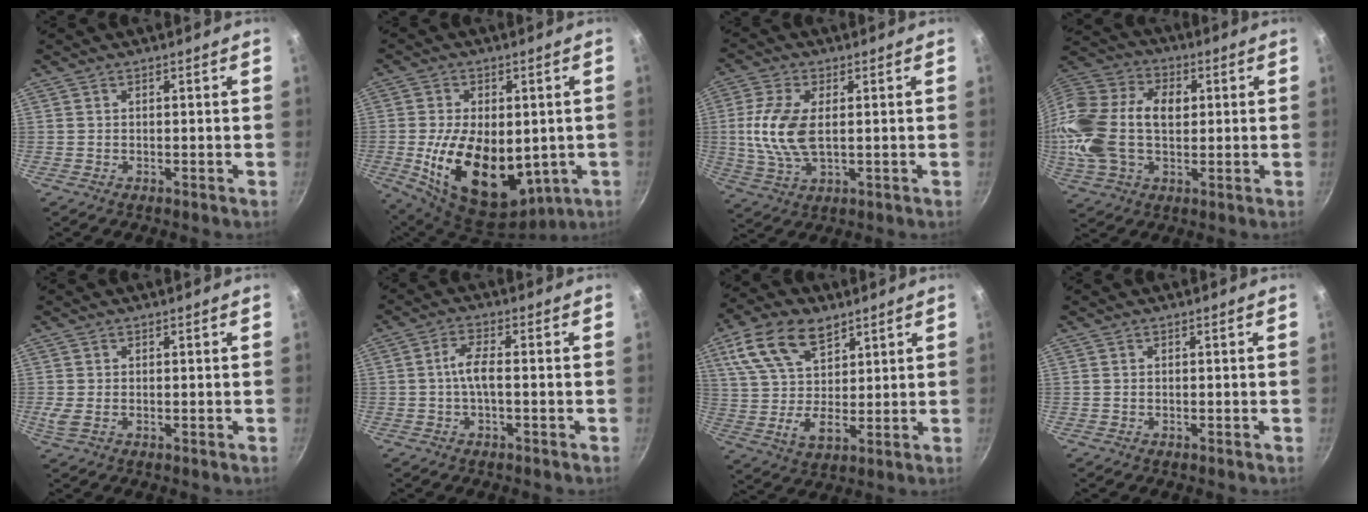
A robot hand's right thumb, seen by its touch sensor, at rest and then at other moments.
{"total": 19.8, "force": [-1.8, 12.3, 15.4], "torque": [-0.256, -0.019, -0.005]}
{"total": 10.6, "force": [0.8, 5.5, 9.0], "torque": [-0.187, -0.001, 0.015]}
{"total": 21.3, "force": [1.4, 14.0, 16.0], "torque": [-0.319, 0.029, 0.014]}
{"total": 2.1, "force": [0.1, 1.2, 1.7], "torque": [-0.032, -0.002, 0.004]}
{"total": 4.2, "force": [-0.6, 1.5, 3.9], "torque": [-0.087, 0.016, -0.016]}
{"total": 15.1, "force": [7.9, 9.1, 9.1], "torque": [-0.146, -0.015, 0.147]}
{"total": 0.0}